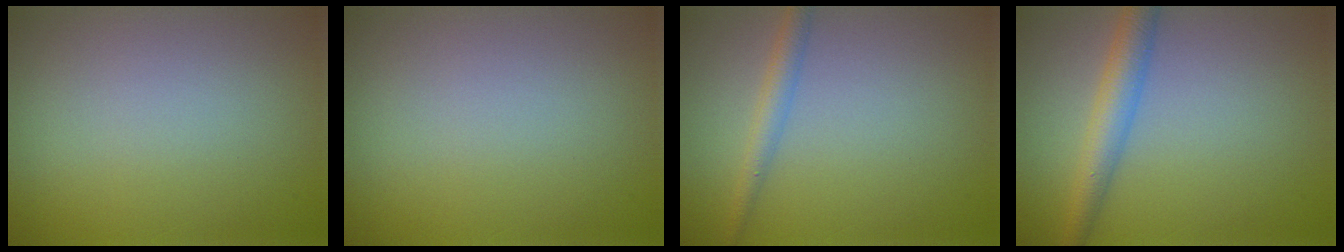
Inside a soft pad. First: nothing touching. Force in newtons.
{"total": 0.0}
{"total": 1.9, "press": 1.9, "slide": 0.0}
{"total": 3.5, "press": 3.5, "slide": 0.1}